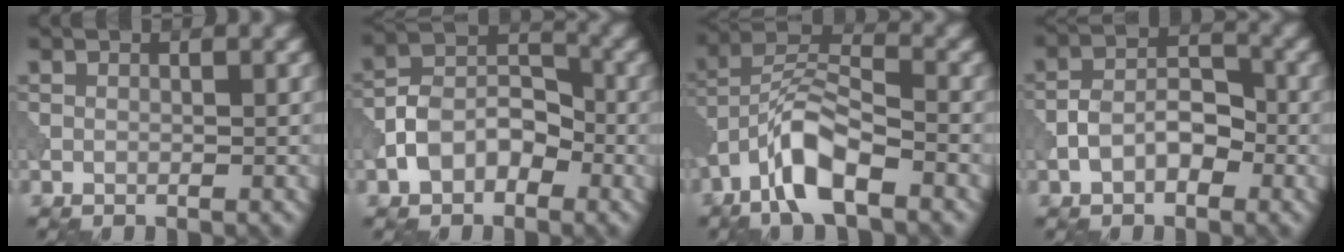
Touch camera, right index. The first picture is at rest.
{"total": 4.4, "force": [-2.1, 3.0, 2.5], "torque": [-0.046, 0.011, -0.046]}
{"total": 6.7, "force": [-4.1, 2.2, 4.9], "torque": [-0.090, 0.012, -0.086]}
{"total": 3.3, "force": [-1.4, 1.9, 2.3], "torque": [-0.041, 0.013, -0.028]}